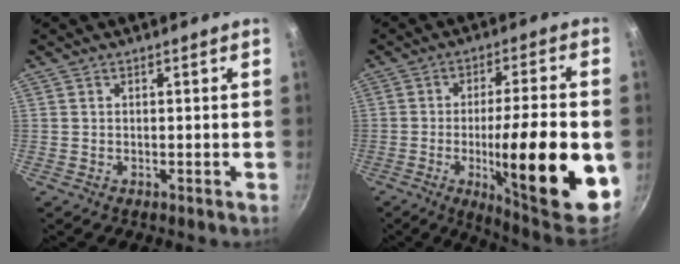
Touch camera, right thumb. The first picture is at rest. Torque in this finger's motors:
{"motor_torque": [-0.29, 1.61, 2.18, -0.21, 0.25]}